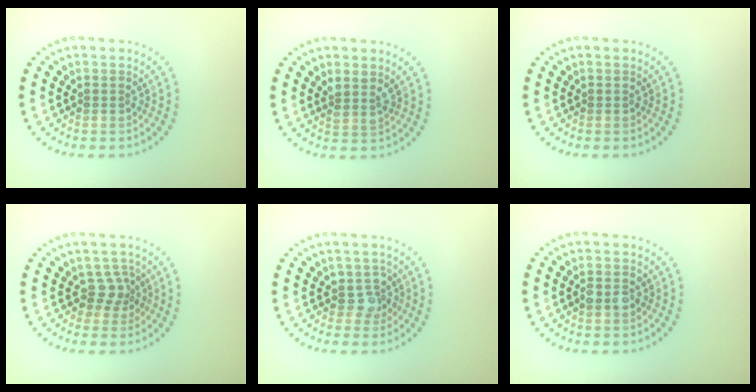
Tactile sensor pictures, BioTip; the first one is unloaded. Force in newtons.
{"total": 1.6, "press": 1.4, "slide": 0.8}
{"total": 0.0}
{"total": 2.0, "press": 1.4, "slide": 1.4}
{"total": 2.0, "press": 1.6, "slide": 1.2}
{"total": 1.7, "press": 1.7, "slide": 0.1}